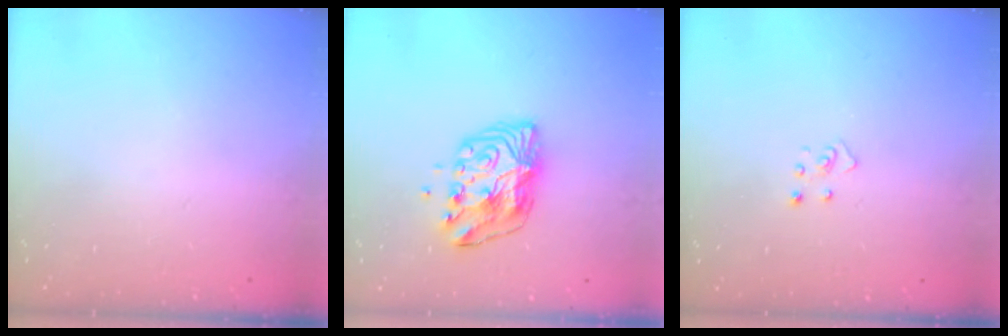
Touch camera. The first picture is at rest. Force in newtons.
{"total": 10.2, "press": 10.2, "slide": 0.6}
{"total": 2.5, "press": 2.4, "slide": 0.3}